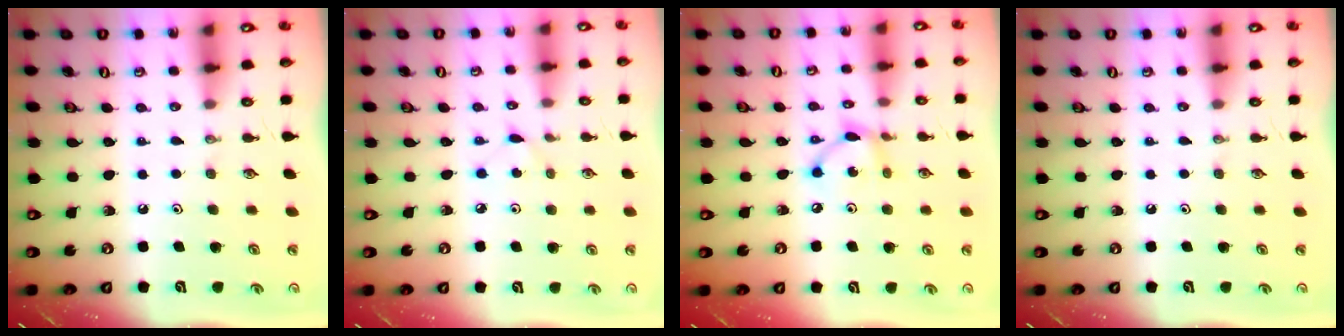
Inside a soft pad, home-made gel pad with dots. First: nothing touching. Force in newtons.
{"total": 2.7, "press": 2.7, "slide": 0.4}
{"total": 6.9, "press": 6.9, "slide": 0.1}
{"total": 0.0}